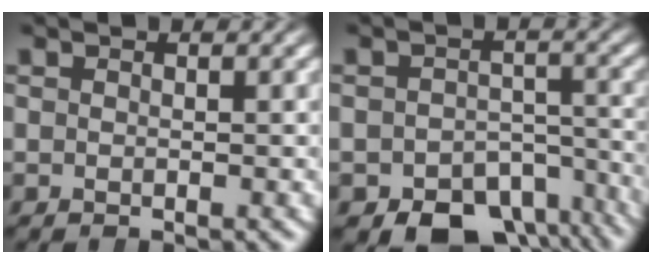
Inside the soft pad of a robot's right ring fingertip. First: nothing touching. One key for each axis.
{"total": 8.8, "fx": -6.7, "fy": 4.4, "fz": 3.5, "tx": -0.027, "ty": -0.027, "tz": -0.097}